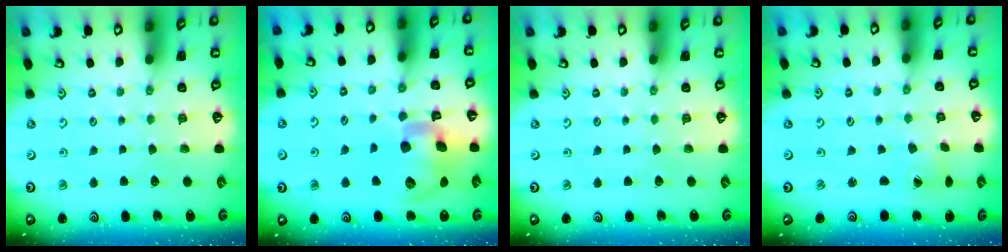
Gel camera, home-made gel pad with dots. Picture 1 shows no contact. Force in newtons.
{"total": 15.3, "press": 15.1, "slide": 2.7}
{"total": 0.0}
{"total": 1.3, "press": 1.3, "slide": 0.0}